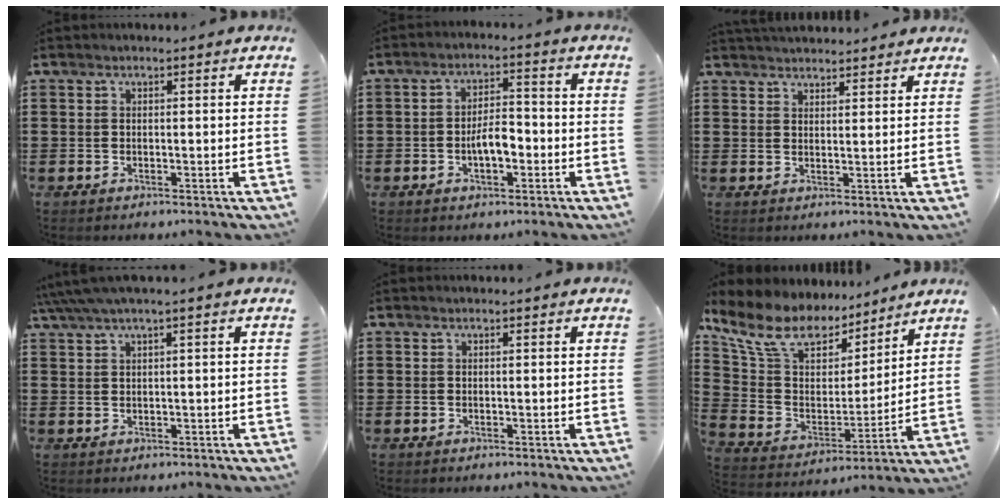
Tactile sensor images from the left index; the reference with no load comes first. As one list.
[{"total": 4.9, "force": [-1.4, 2.0, 4.2], "torque": [-0.081, 0.008, -0.029]}, {"total": 2.6, "force": [2.6, 0.2, -0.2], "torque": [-0.004, -0.006, 0.051]}, {"total": 2.1, "force": [0.9, 0.0, 1.9], "torque": [-0.037, -0.001, 0.016]}, {"total": 0.0}, {"total": 12.1, "force": [9.5, 5.5, 5.0], "torque": [-0.147, -0.048, 0.172]}]